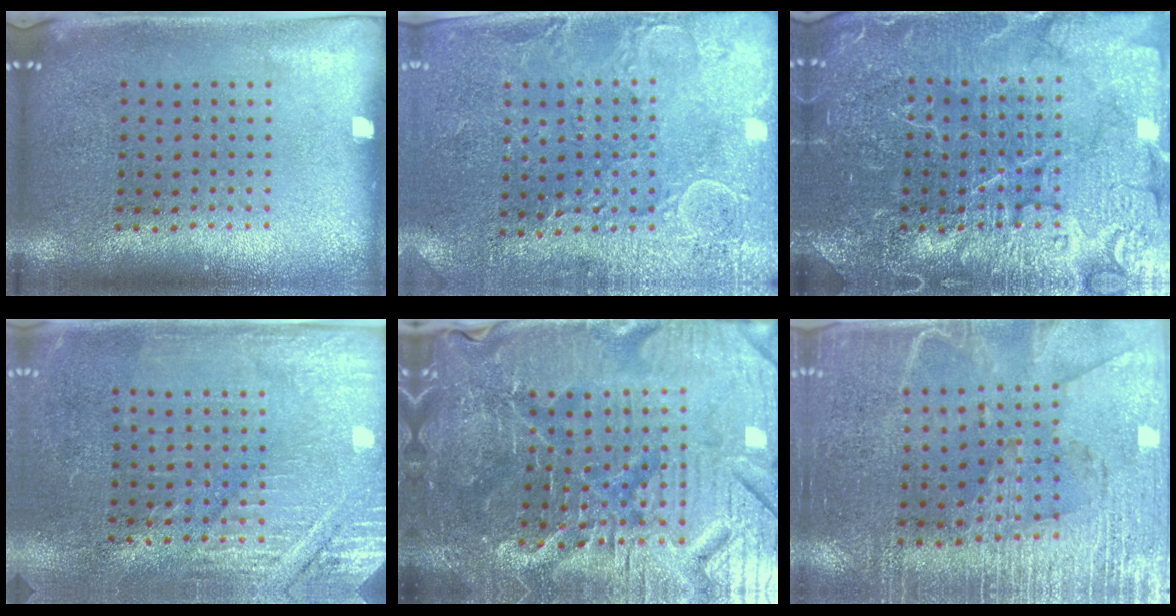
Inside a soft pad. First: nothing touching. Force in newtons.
{"total": 2.7, "press": 2.7, "slide": 0.6}
{"total": 6.9, "press": 6.9, "slide": 1.0}
{"total": 2.9, "press": 2.9, "slide": 0.4}
{"total": 5.8, "press": 5.4, "slide": 2.1}
{"total": 3.2, "press": 2.9, "slide": 1.4}